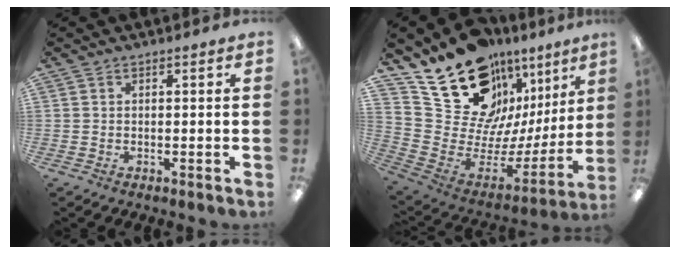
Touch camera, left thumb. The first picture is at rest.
{"total": 20.1, "force": [14.6, 11.7, 7.2], "torque": [-0.106, -0.129, 0.289]}